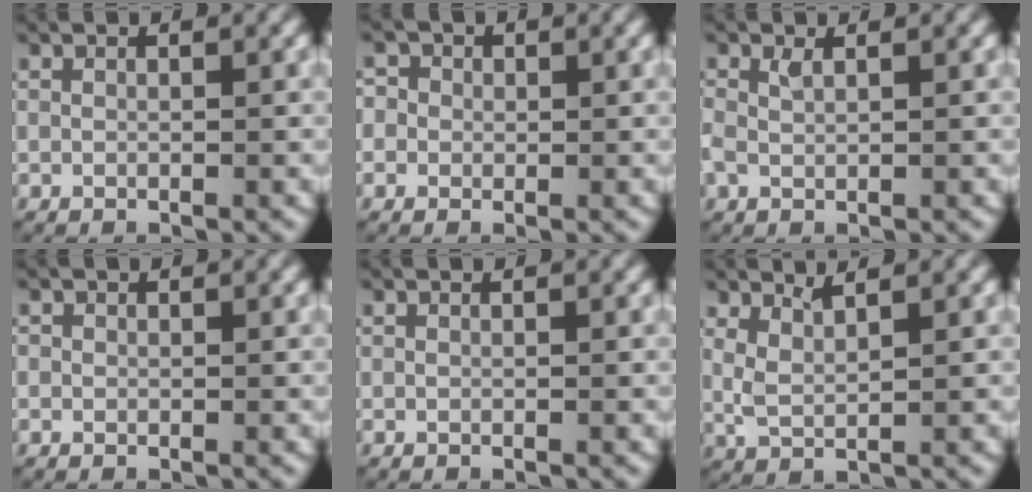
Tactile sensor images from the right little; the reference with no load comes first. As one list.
[{"total": 2.7, "force": [0.3, 2.6, 0.6], "torque": [-0.018, 0.003, -0.004]}, {"total": 1.5, "force": [0.4, 1.0, 1.0], "torque": [-0.040, -0.007, 0.013]}, {"total": 0.6, "force": [0.0, 0.6, 0.1], "torque": [-0.004, -0.003, 0.001]}, {"total": 0.0}, {"total": 3.0, "force": [1.2, 2.0, 1.9], "torque": [-0.061, -0.012, 0.028]}]